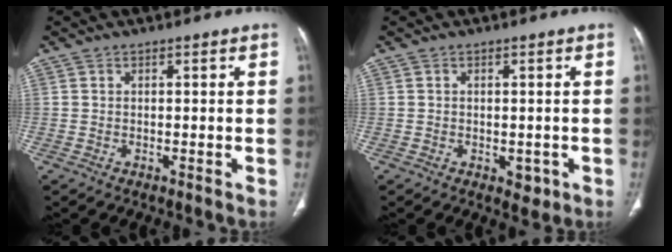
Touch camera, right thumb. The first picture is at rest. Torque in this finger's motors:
{"motor_torque": [0.38, -0.05, 0.09, -0.53, -0.01]}